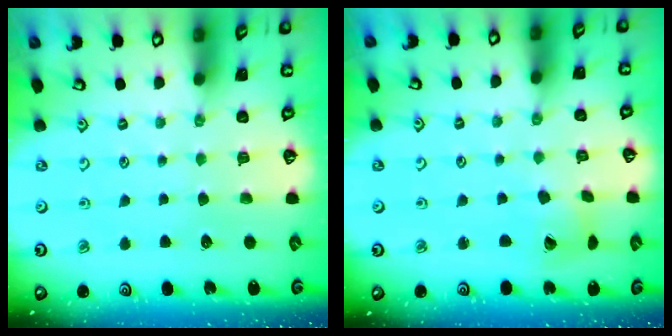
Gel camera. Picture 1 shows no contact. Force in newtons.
{"total": 7.4, "press": 7.4, "slide": 0.8}